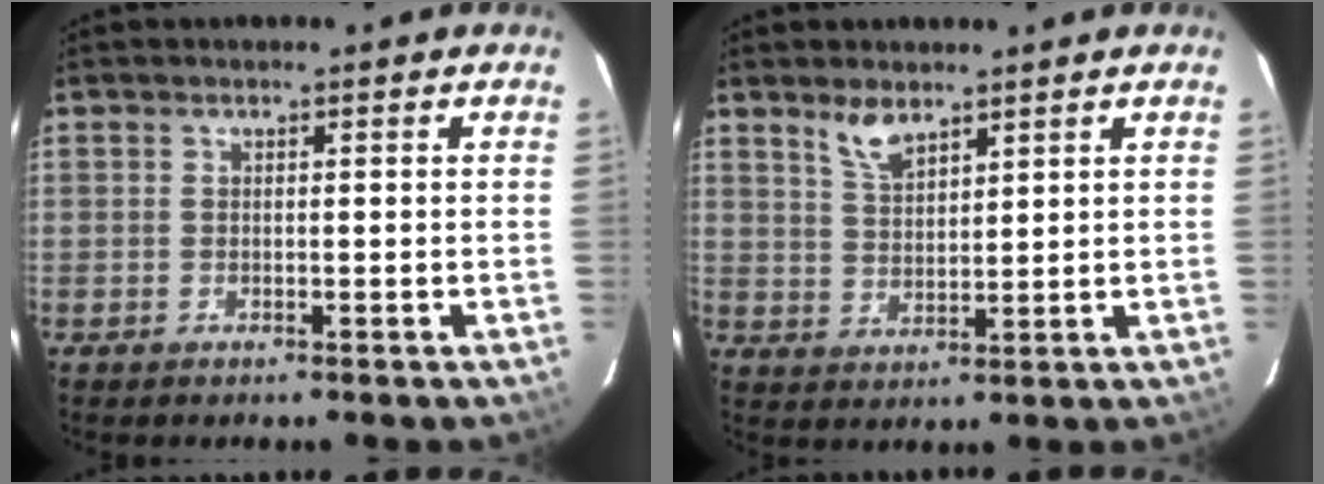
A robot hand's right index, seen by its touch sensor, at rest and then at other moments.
{"total": 4.9, "force": [3.7, 1.9, 2.6], "torque": [-0.048, 0.000, 0.076]}